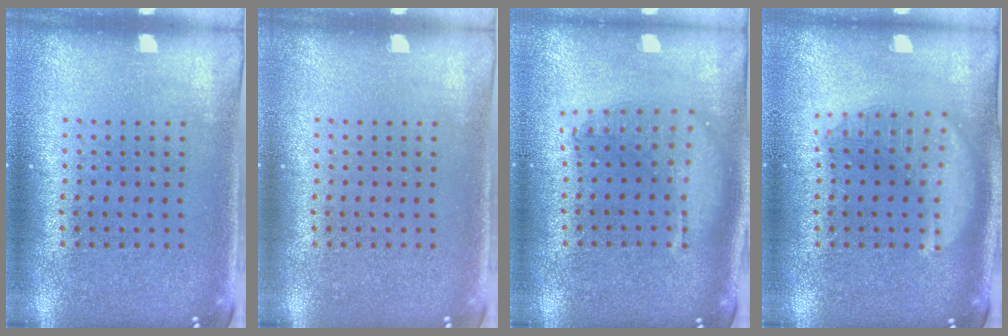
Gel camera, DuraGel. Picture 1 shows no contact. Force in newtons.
{"total": 0.0}
{"total": 1.8, "press": 1.5, "slide": 0.9}
{"total": 2.8, "press": 2.8, "slide": 0.3}